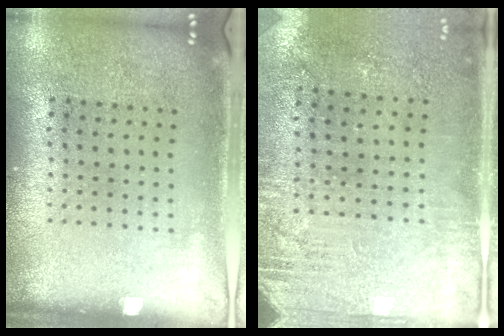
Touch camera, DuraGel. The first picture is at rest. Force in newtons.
{"total": 2.8, "press": 2.5, "slide": 1.3}